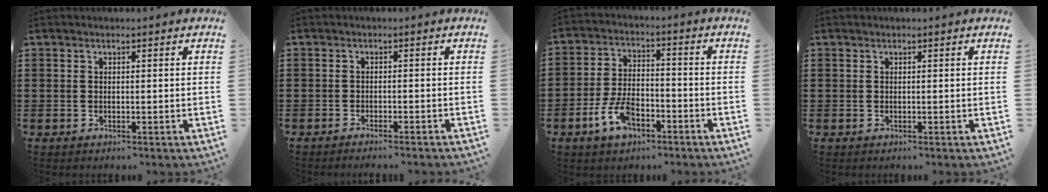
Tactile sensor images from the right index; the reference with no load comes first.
{"total": 1.4, "force": [-1.3, -0.2, 0.2], "torque": [-0.005, 0.002, -0.026]}
{"total": 7.1, "force": [-3.8, 3.4, 4.9], "torque": [-0.111, 0.005, -0.075]}
{"total": 0.0}